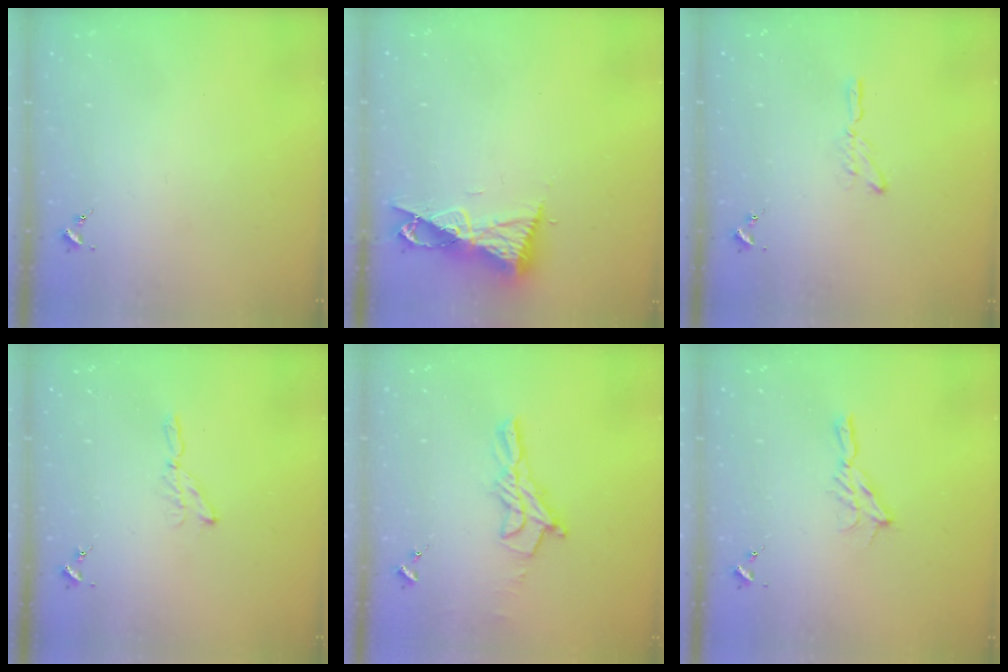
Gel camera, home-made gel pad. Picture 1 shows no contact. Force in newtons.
{"total": 9.4, "press": 9.3, "slide": 0.8}
{"total": 2.9, "press": 2.9, "slide": 0.3}
{"total": 3.9, "press": 3.9, "slide": 0.4}
{"total": 11.7, "press": 11.7, "slide": 0.9}
{"total": 5.7, "press": 5.7, "slide": 0.4}